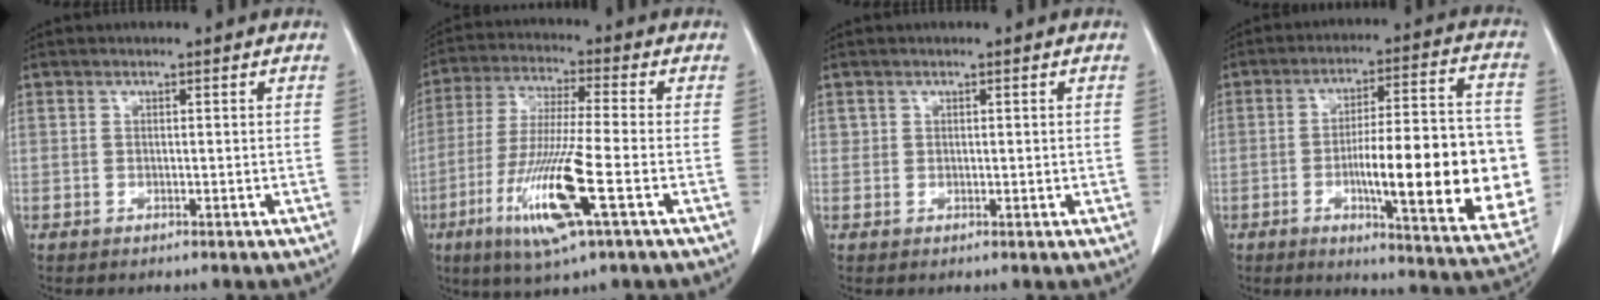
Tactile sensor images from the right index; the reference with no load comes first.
{"total": 13.8, "force": [-5.1, 0.3, 12.8], "torque": [-0.265, -0.026, -0.097]}
{"total": 1.0, "force": [0.4, 0.9, 0.3], "torque": [0.006, 0.002, 0.006]}
{"total": 21.4, "force": [-3.7, 4.0, 20.8], "torque": [-0.243, 0.016, -0.040]}